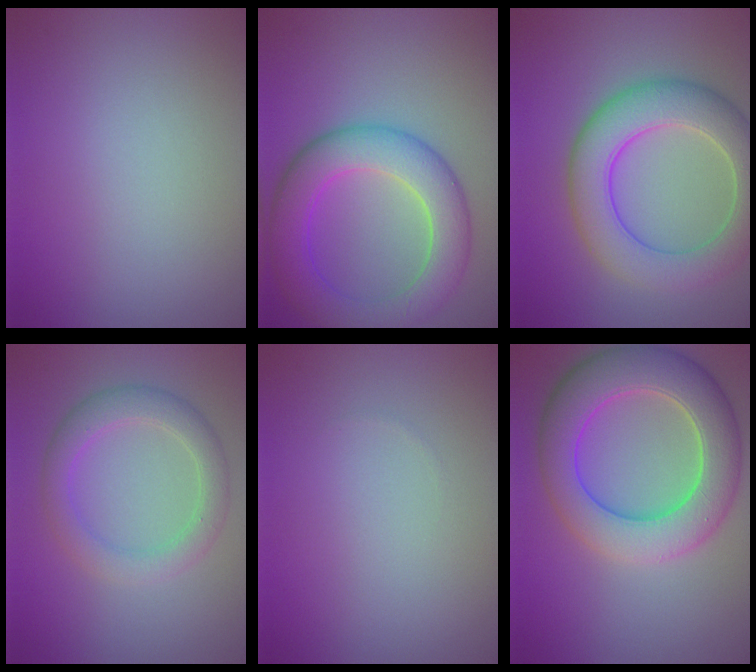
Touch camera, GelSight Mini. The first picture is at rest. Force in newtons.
{"total": 7.3, "press": 7.3, "slide": 0.1}
{"total": 7.4, "press": 7.3, "slide": 0.3}
{"total": 3.5, "press": 3.5, "slide": 0.1}
{"total": 0.0}
{"total": 8.5, "press": 8.5, "slide": 0.2}